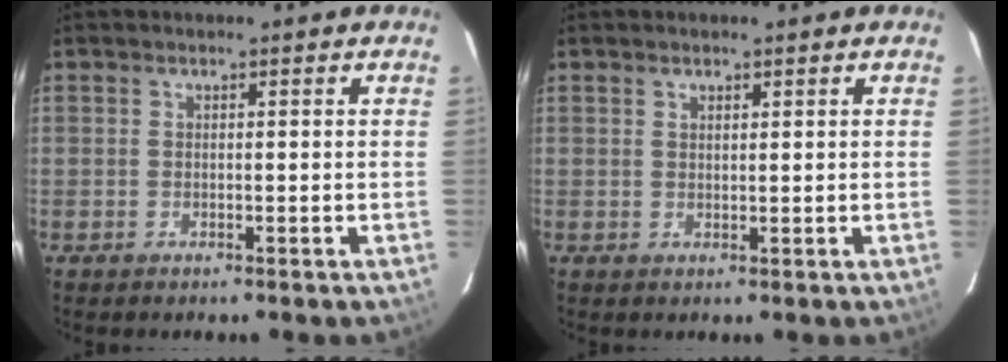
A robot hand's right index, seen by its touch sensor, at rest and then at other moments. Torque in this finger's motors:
{"motor_torque": [-0.28, 0.31, -0.12, 0.00]}